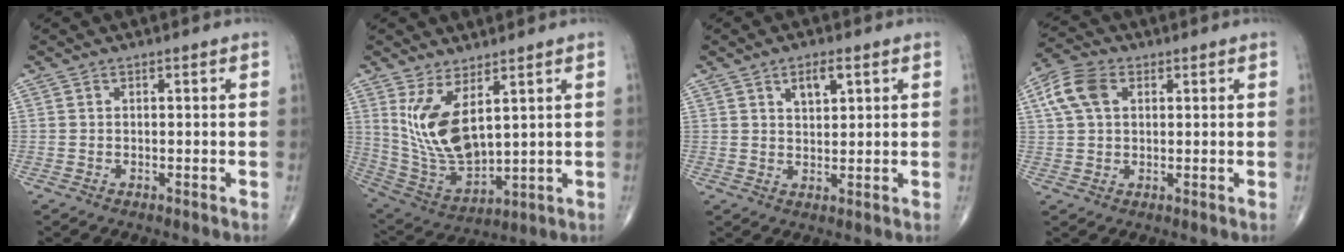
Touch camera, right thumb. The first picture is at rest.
{"total": 13.1, "force": [4.7, 5.8, 10.8], "torque": [-0.205, -0.036, 0.115]}
{"total": 4.1, "force": [2.0, 1.9, 3.0], "torque": [-0.038, -0.011, 0.033]}
{"total": 7.7, "force": [2.4, 5.1, 5.2], "torque": [-0.109, 0.013, 0.042]}